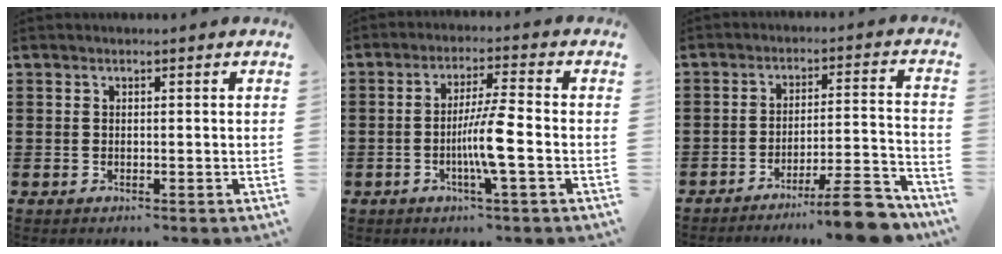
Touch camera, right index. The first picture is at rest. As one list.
[{"total": 7.1, "force": [-2.0, 0.0, 6.8], "torque": [-0.129, -0.011, -0.041]}, {"total": 10.0, "force": [-8.3, 0.5, 5.5], "torque": [-0.074, 0.021, -0.153]}]